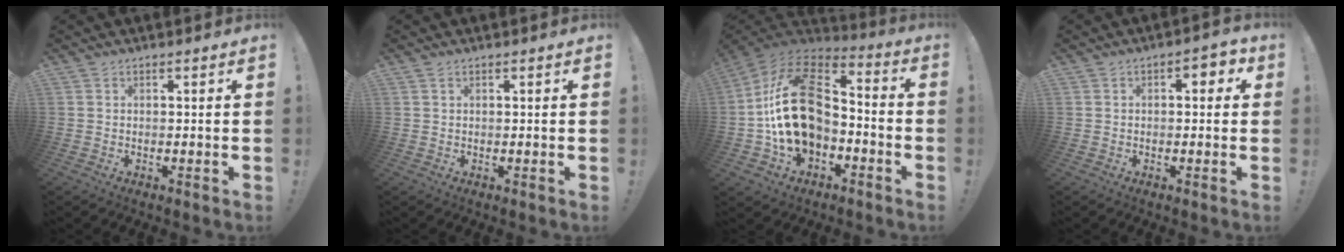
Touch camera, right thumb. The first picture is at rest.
{"total": 0.7, "force": [0.4, 0.4, 0.4], "torque": [-0.006, 0.000, 0.008]}
{"total": 23.0, "force": [-0.6, 15.9, 16.6], "torque": [-0.310, 0.024, 0.002]}
{"total": 3.4, "force": [0.0, 2.0, 2.8], "torque": [-0.036, 0.007, -0.007]}